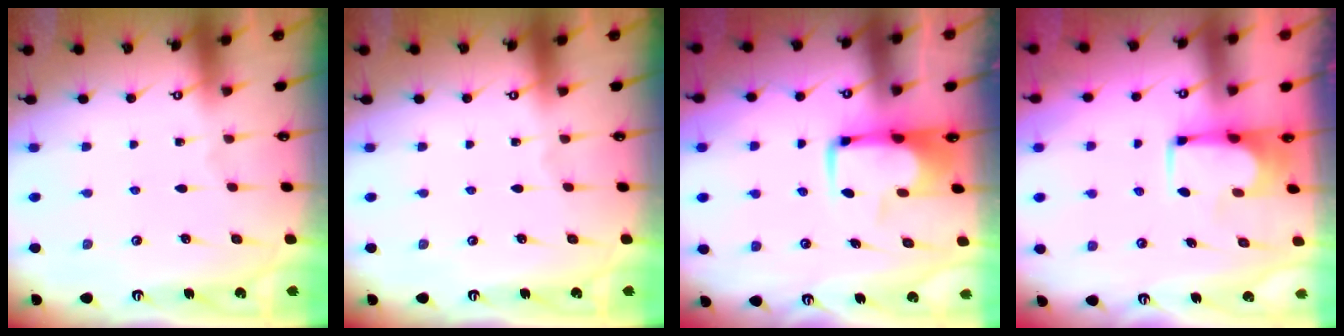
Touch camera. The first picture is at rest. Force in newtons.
{"total": 0.0}
{"total": 6.4, "press": 6.3, "slide": 1.2}
{"total": 1.5, "press": 1.5, "slide": 0.1}